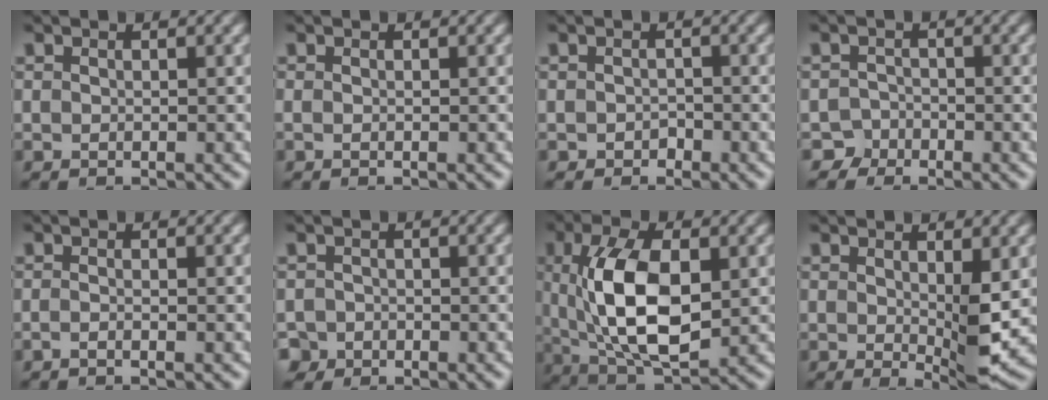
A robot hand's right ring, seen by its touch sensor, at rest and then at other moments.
{"total": 0.8, "force": [-0.4, 0.6, 0.5], "torque": [-0.019, -0.004, -0.008]}
{"total": 1.0, "force": [-0.8, 0.3, -0.5], "torque": [0.006, -0.006, -0.011]}
{"total": 2.6, "force": [-2.0, 1.7, -0.4], "torque": [0.000, -0.013, -0.036]}
{"total": 1.3, "force": [-1.0, 0.2, 0.8], "torque": [-0.024, -0.003, -0.022]}
{"total": 2.0, "force": [-1.5, 1.3, -0.4], "torque": [0.000, -0.017, -0.023]}
{"total": 8.8, "force": [0.2, 4.6, 7.5], "torque": [-0.161, -0.032, 0.027]}
{"total": 2.6, "force": [0.1, 0.6, 2.5], "torque": [-0.049, -0.023, 0.005]}